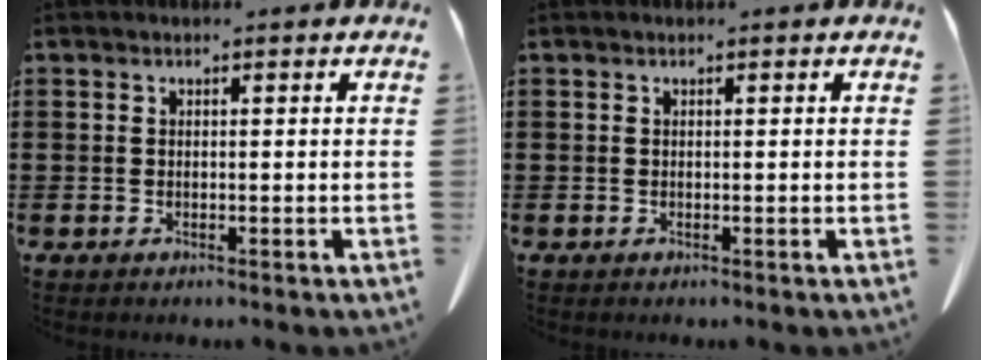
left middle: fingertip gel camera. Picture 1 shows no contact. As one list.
[{"total": 0.0}]